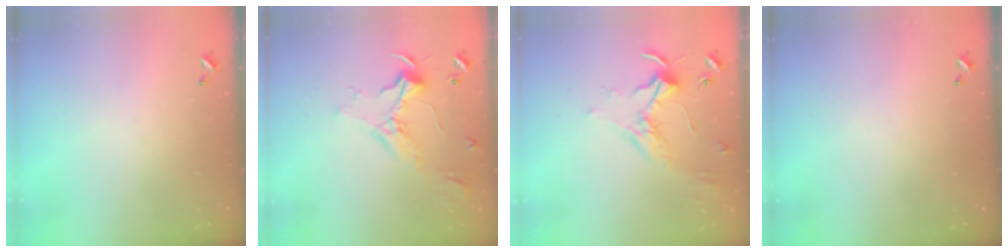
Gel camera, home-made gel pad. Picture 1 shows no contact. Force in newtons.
{"total": 2.3, "press": 2.2, "slide": 0.8}
{"total": 1.7, "press": 1.7, "slide": 0.4}
{"total": 0.0}